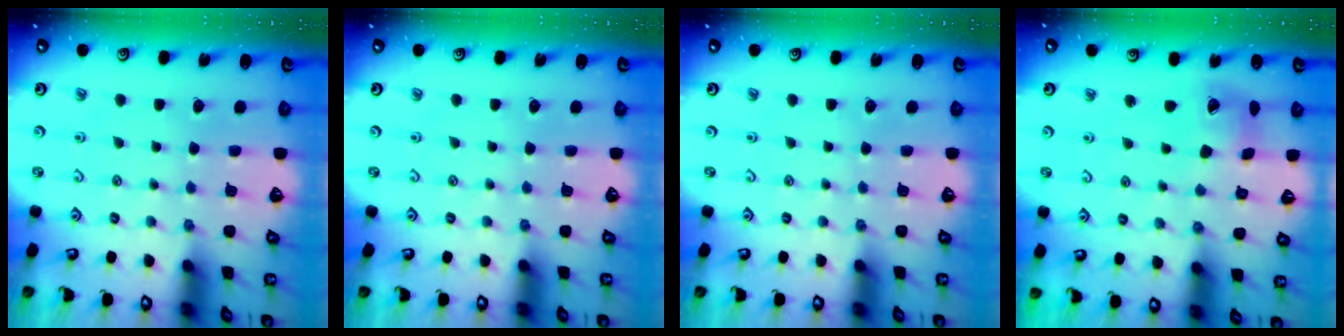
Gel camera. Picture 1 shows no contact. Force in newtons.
{"total": 0.0}
{"total": 0.0}
{"total": 11.9, "press": 11.8, "slide": 1.4}